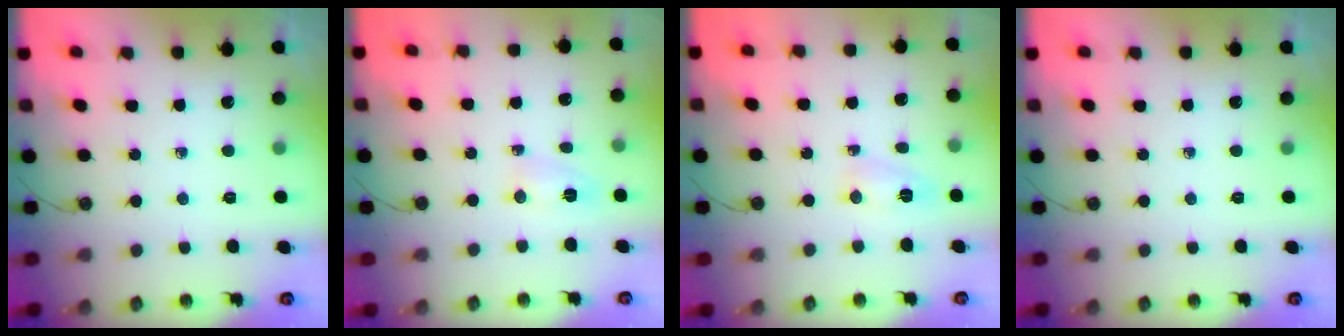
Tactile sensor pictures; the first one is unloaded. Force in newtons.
{"total": 9.2, "press": 3.8, "slide": 8.3}
{"total": 3.3, "press": 3.2, "slide": 1.1}
{"total": 0.0}